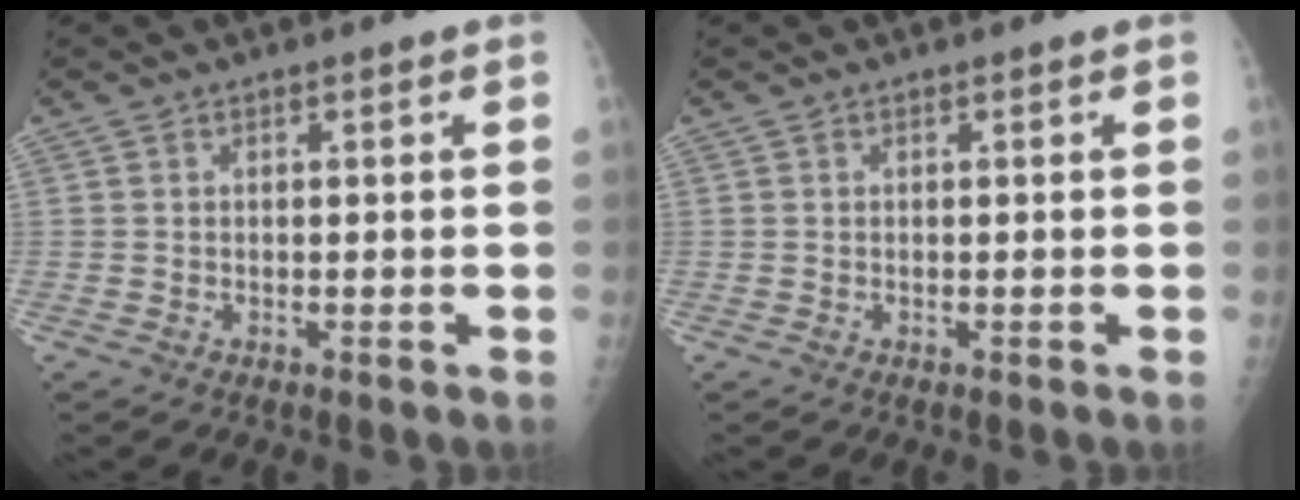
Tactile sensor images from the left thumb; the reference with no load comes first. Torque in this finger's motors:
{"motor_torque": [0.00, 0.00, 0.00, 0.00, 0.00]}